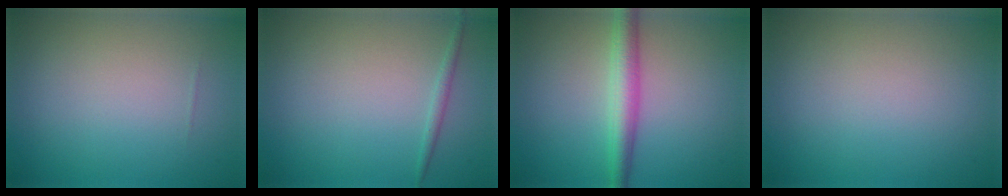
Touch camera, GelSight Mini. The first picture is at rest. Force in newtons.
{"total": 0.9, "press": 0.9, "slide": 0.1}
{"total": 3.7, "press": 3.7, "slide": 0.0}
{"total": 0.0}